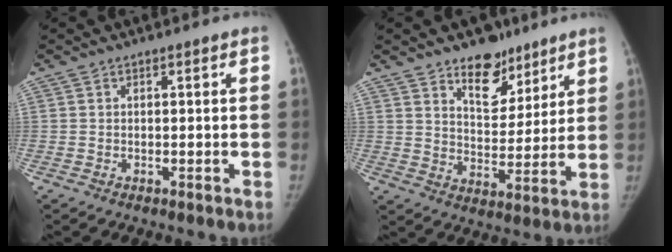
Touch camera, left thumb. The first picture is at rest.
{"total": 10.8, "force": [7.6, 6.1, 4.6], "torque": [-0.035, -0.050, 0.124]}